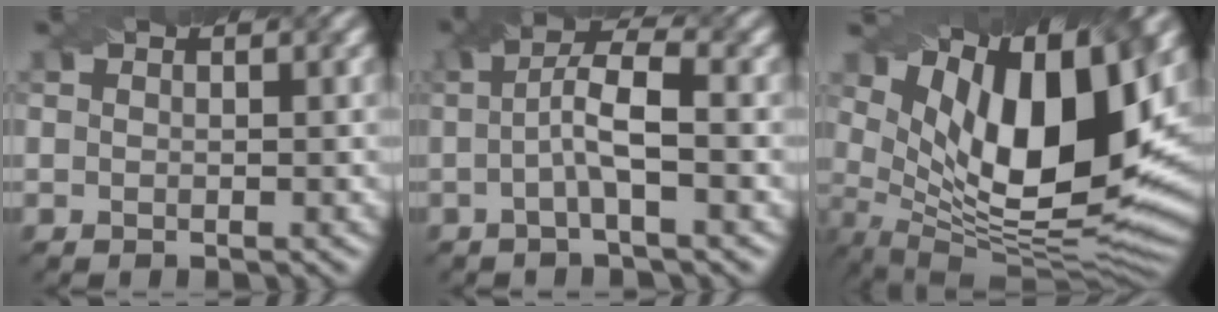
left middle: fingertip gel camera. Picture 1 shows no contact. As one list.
[{"total": 4.1, "force": [-0.3, 0.7, 4.0], "torque": [-0.079, 0.011, -0.010]}, {"total": 15.0, "force": [5.9, 6.0, 12.5], "torque": [-0.213, -0.005, 0.108]}]